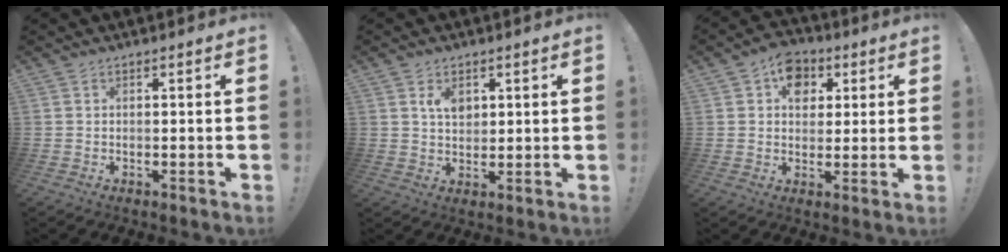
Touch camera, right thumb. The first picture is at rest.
{"total": 5.0, "force": [2.2, 3.5, 2.9], "torque": [-0.047, -0.004, 0.040]}
{"total": 9.7, "force": [3.7, 7.7, 4.6], "torque": [-0.062, -0.008, 0.070]}